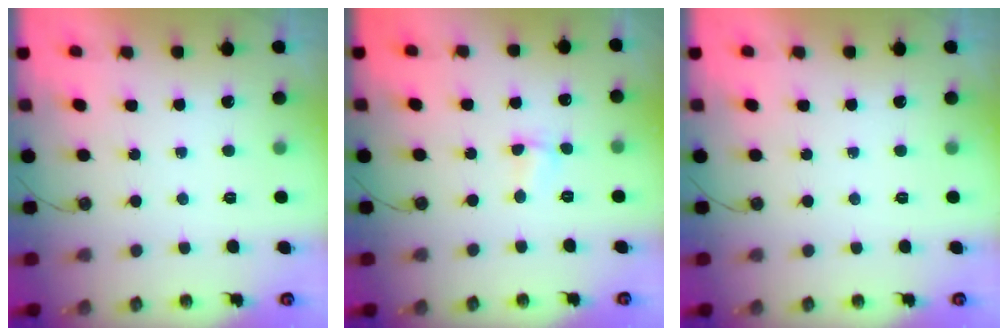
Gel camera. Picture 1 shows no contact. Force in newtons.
{"total": 2.0, "press": 1.9, "slide": 0.6}
{"total": 0.0}